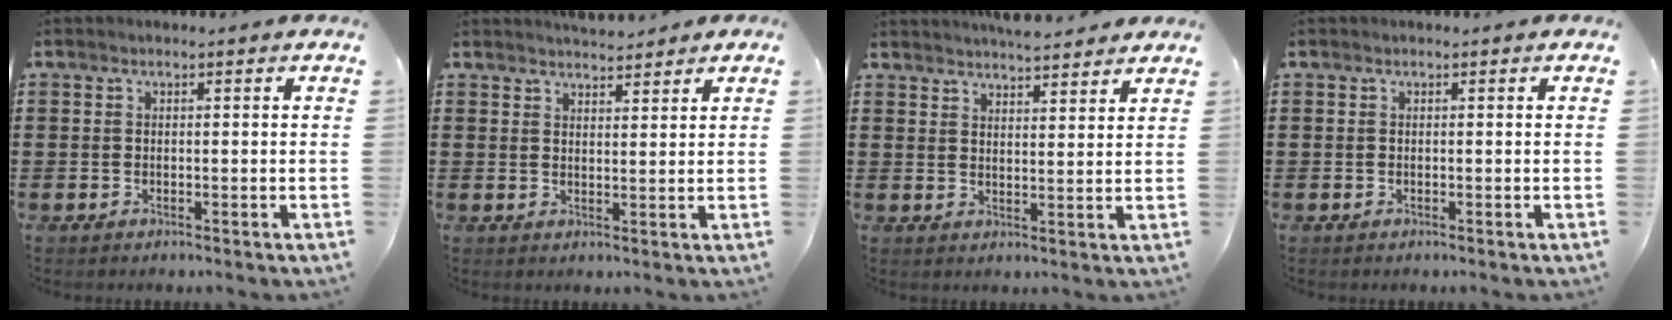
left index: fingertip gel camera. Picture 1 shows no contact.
{"total": 3.0, "force": [2.9, 0.5, 0.5], "torque": [-0.015, -0.003, 0.055]}
{"total": 4.2, "force": [4.1, 0.1, 0.6], "torque": [-0.021, -0.011, 0.077]}
{"total": 0.0}